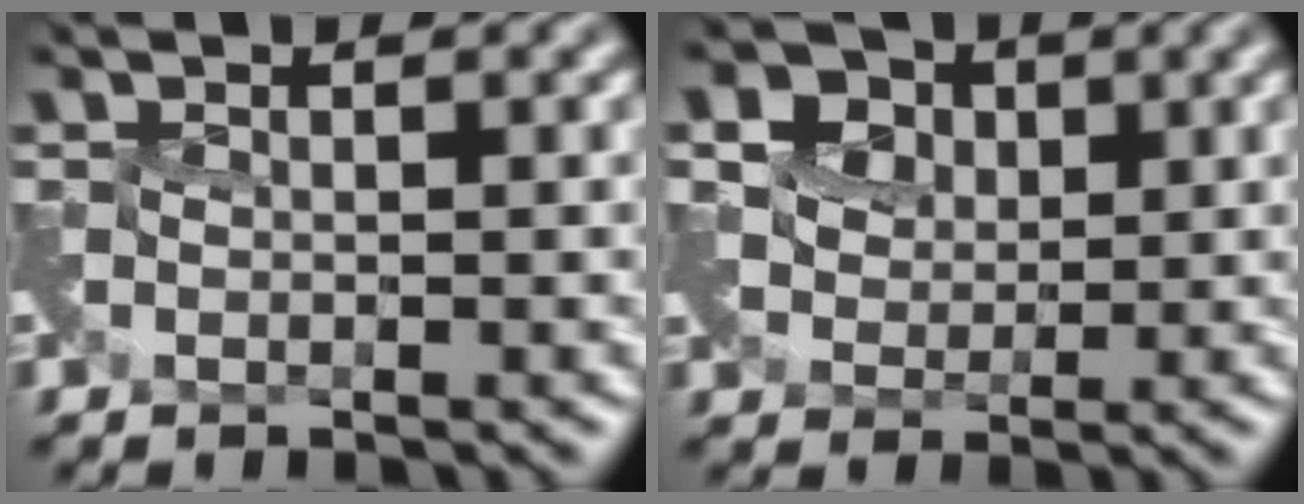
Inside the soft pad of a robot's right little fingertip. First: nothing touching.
{"total": 7.9, "force": [4.0, 5.7, 3.8], "torque": [-0.061, 0.036, 0.040]}